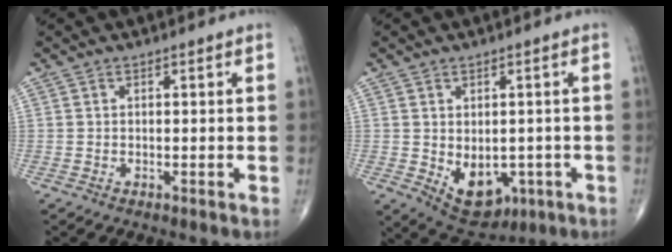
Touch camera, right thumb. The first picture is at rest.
{"total": 9.5, "force": [-2.2, 6.4, 6.6], "torque": [-0.072, -0.004, -0.012]}